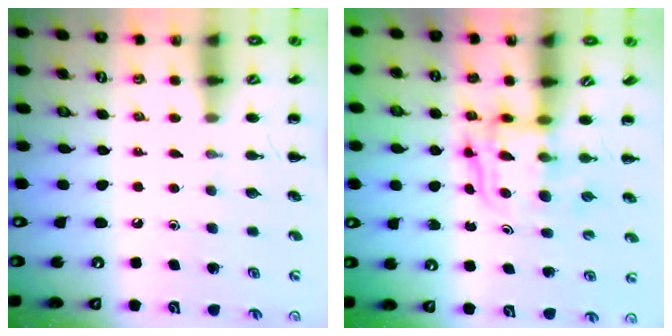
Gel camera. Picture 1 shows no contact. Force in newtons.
{"total": 3.4, "press": 3.4, "slide": 0.2}